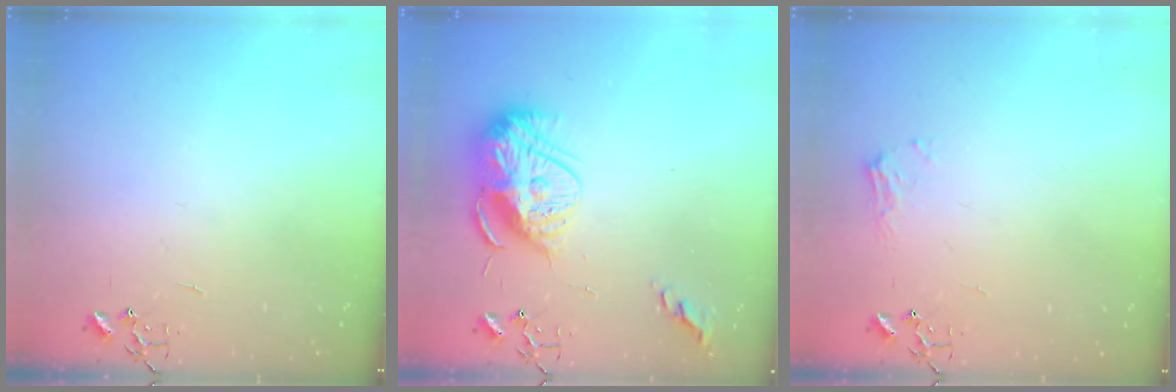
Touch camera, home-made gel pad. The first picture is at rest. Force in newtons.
{"total": 15.6, "press": 15.6, "slide": 1.2}
{"total": 7.2, "press": 7.2, "slide": 0.8}